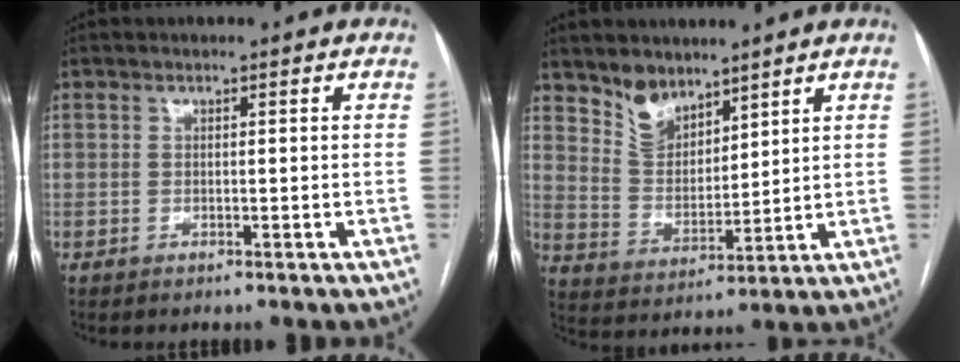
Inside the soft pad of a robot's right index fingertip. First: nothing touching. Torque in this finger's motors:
{"motor_torque": [0.60, 0.72, 0.03, 0.06]}